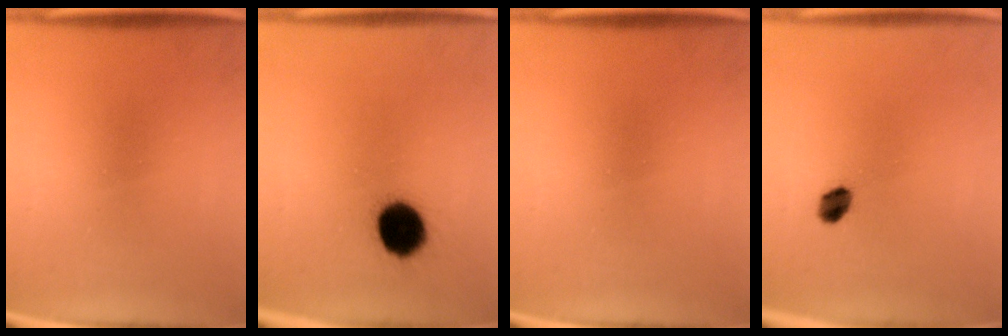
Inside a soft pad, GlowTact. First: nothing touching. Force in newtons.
{"total": 9.8}
{"total": 0.0}
{"total": 3.5}